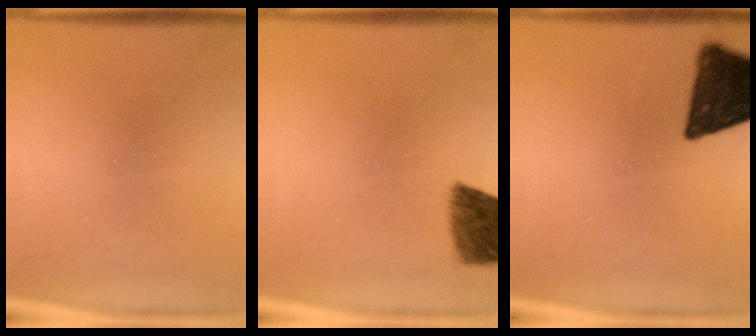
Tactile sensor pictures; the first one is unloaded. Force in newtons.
{"total": 7.8}
{"total": 15.0}